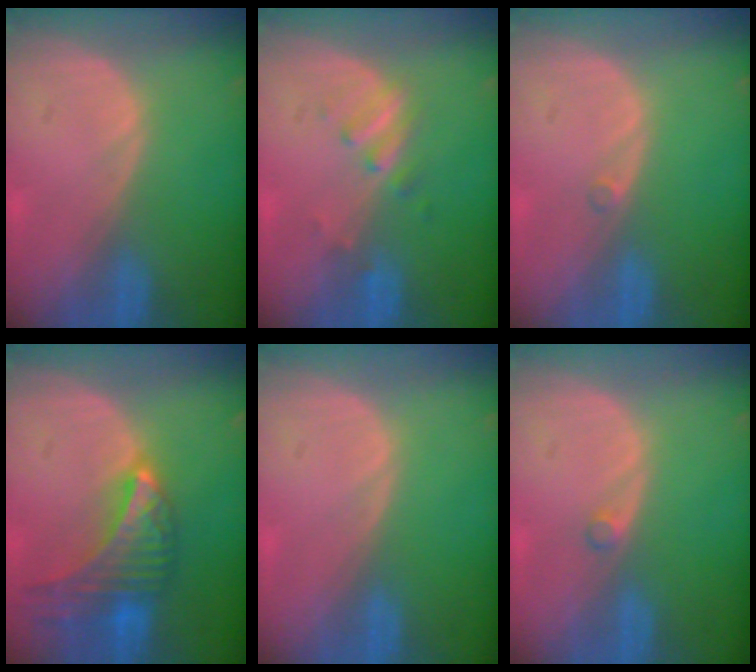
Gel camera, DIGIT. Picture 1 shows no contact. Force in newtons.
{"total": 2.7, "press": 2.7, "slide": 0.5}
{"total": 0.5, "press": 0.5, "slide": 0.2}
{"total": 9.3, "press": 8.3, "slide": 4.2}
{"total": 0.0}
{"total": 0.9, "press": 0.9, "slide": 0.2}